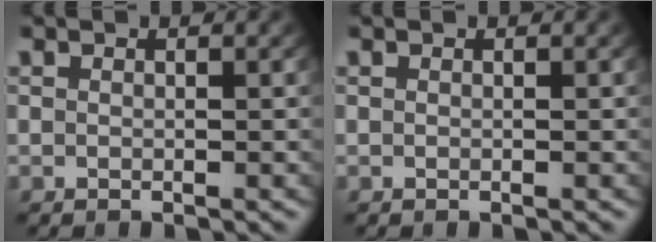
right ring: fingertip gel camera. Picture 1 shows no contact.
{"total": 0.6, "force": [-0.1, -0.6, -0.3], "torque": [0.005, -0.012, 0.009]}